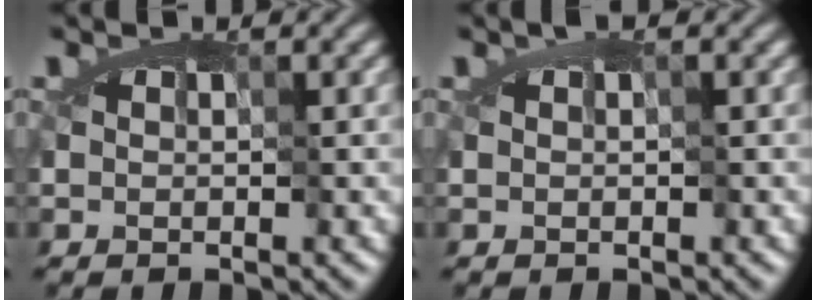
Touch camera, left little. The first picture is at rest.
{"total": 0.9, "force": [-0.1, 0.4, 0.8], "torque": [-0.022, 0.004, 0.001]}